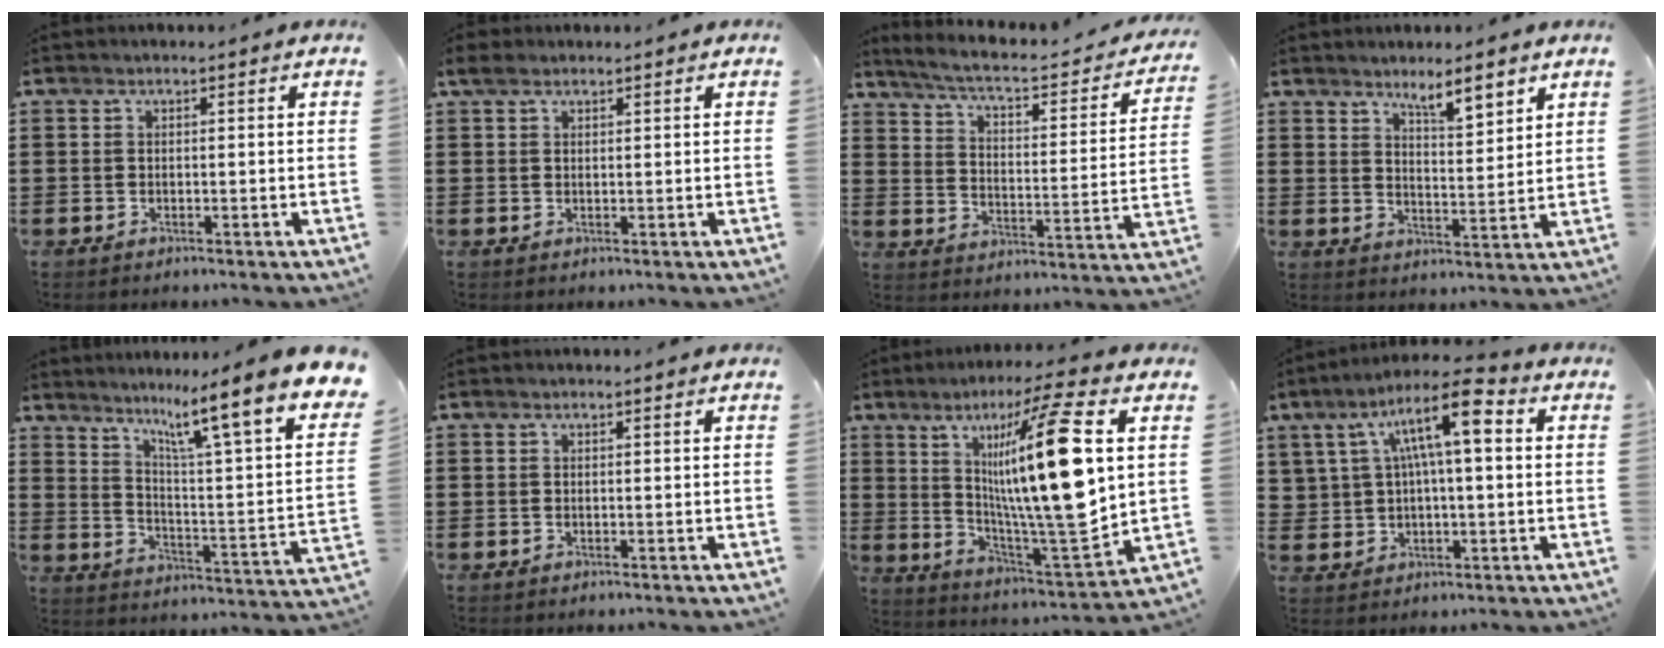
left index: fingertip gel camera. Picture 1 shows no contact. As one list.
[{"total": 2.1, "force": [1.5, 0.9, 1.2], "torque": [-0.026, 0.007, 0.027]}, {"total": 4.5, "force": [3.7, 0.3, 2.6], "torque": [-0.070, -0.032, 0.054]}, {"total": 5.2, "force": [4.4, 0.7, 2.7], "torque": [-0.048, -0.020, 0.073]}, {"total": 10.5, "force": [7.6, -0.6, 7.2], "torque": [-0.133, -0.069, 0.109]}, {"total": 0.0}, {"total": 19.7, "force": [4.6, 3.9, 18.7], "torque": [-0.339, -0.019, 0.058]}, {"total": 11.1, "force": [4.0, 4.2, 9.5], "torque": [-0.170, -0.002, 0.065]}]